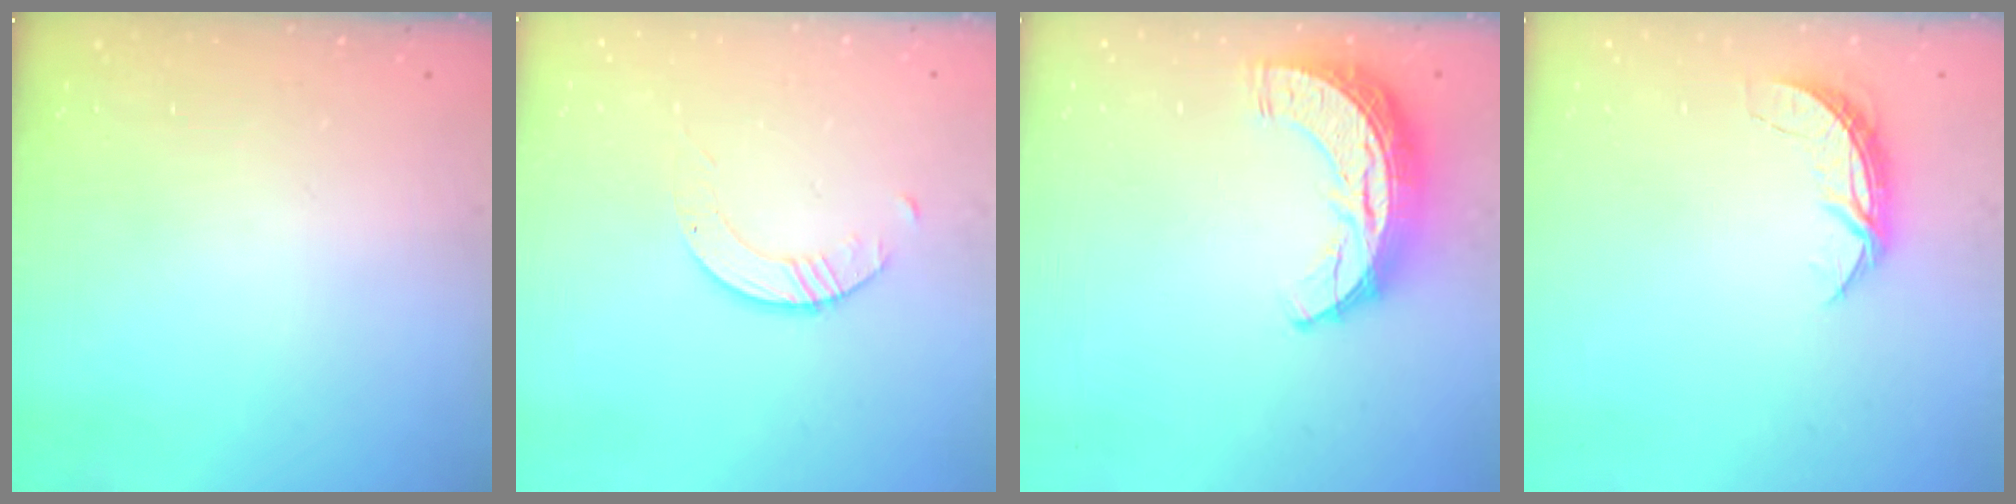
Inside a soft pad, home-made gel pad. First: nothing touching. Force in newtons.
{"total": 1.7, "press": 1.7, "slide": 0.2}
{"total": 11.3, "press": 11.2, "slide": 0.7}
{"total": 5.5, "press": 5.5, "slide": 0.3}